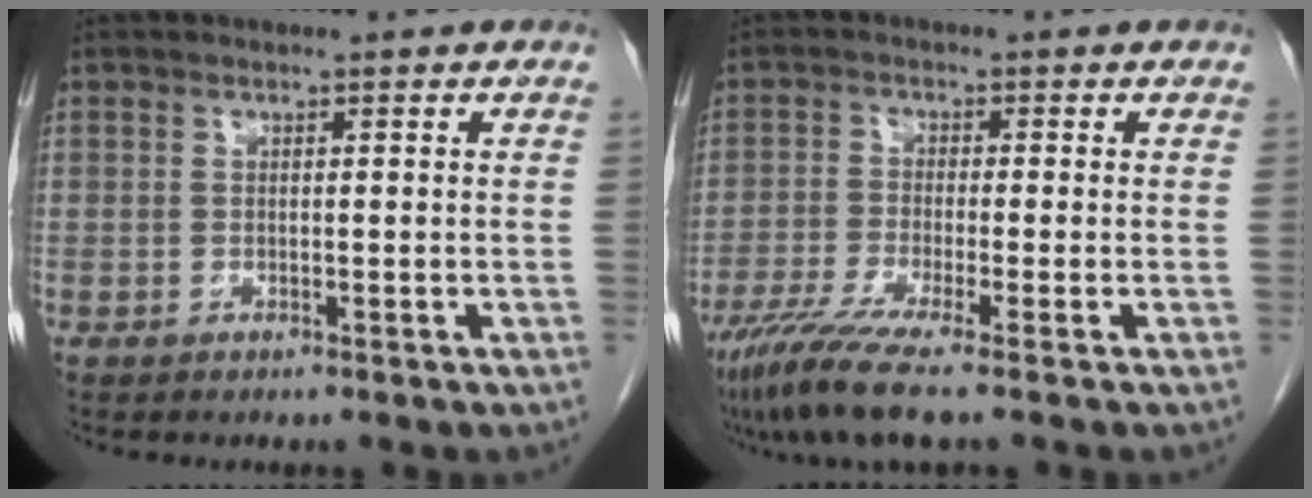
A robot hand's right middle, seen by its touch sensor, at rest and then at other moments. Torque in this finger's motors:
{"motor_torque": [1.23, -0.91, 0.16, 0.11]}